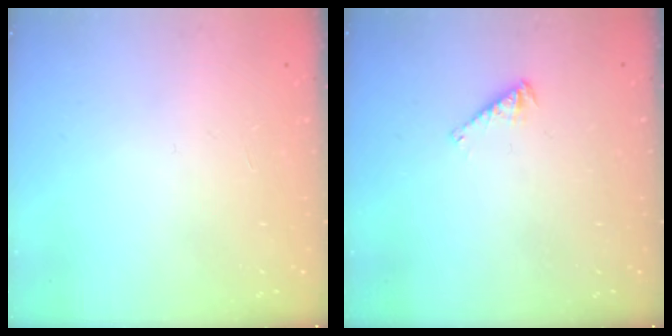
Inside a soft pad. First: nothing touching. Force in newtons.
{"total": 2.5, "press": 2.5, "slide": 0.4}